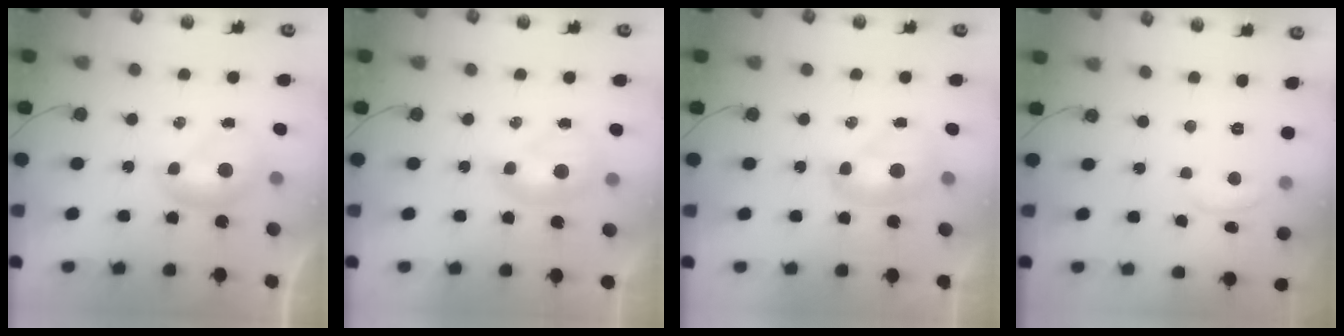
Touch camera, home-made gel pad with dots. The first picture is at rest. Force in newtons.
{"total": 1.6, "press": 1.5, "slide": 0.6}
{"total": 1.9, "press": 1.9, "slide": 0.0}
{"total": 0.6, "press": 0.0, "slide": 0.6}